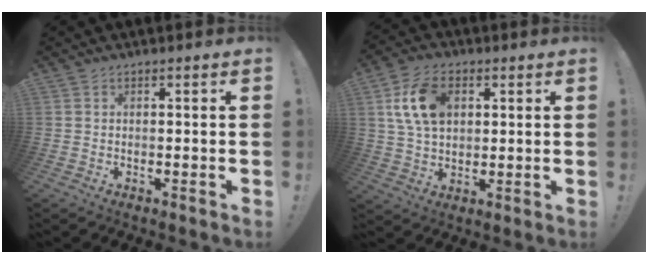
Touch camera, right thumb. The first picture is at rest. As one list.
[{"total": 13.8, "force": [3.7, 9.2, 9.6], "torque": [-0.166, 0.008, 0.073]}]